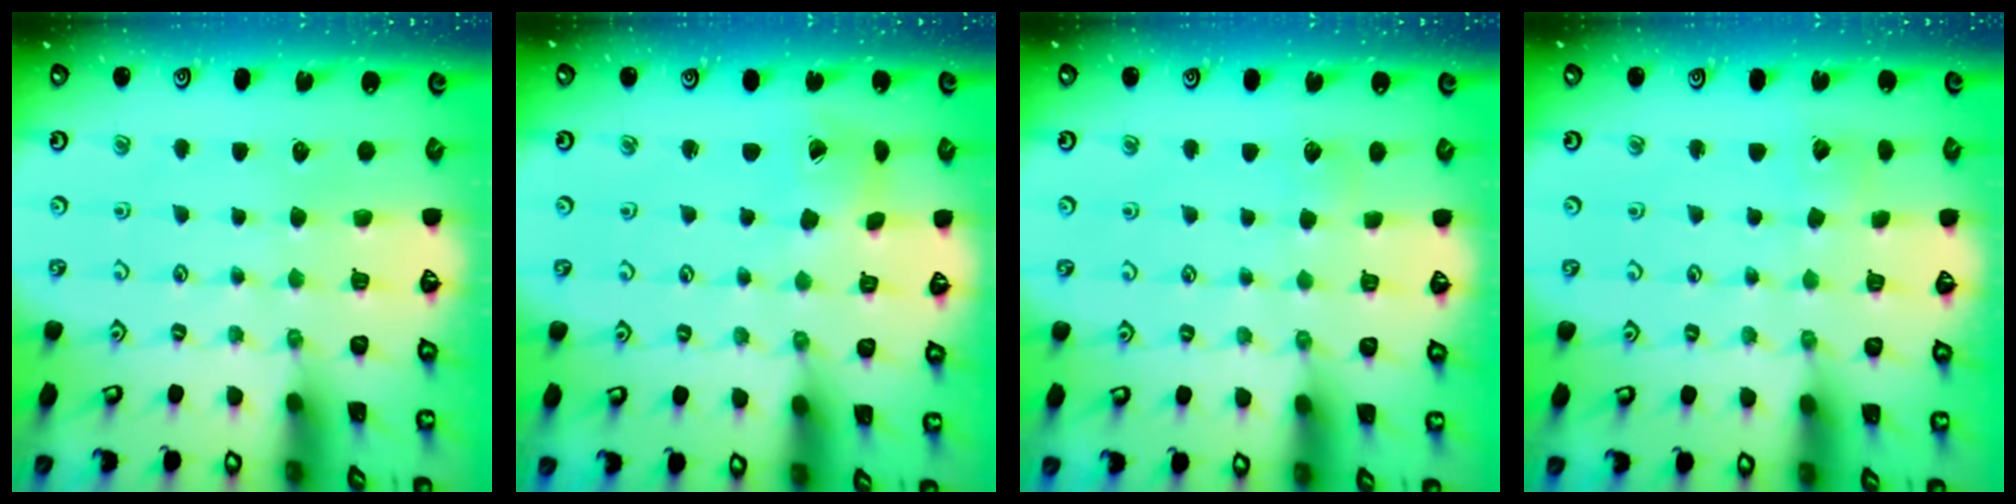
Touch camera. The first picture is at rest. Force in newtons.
{"total": 2.0, "press": 2.0, "slide": 0.4}
{"total": 1.8, "press": 1.8, "slide": 0.2}
{"total": 4.4, "press": 4.4, "slide": 0.4}